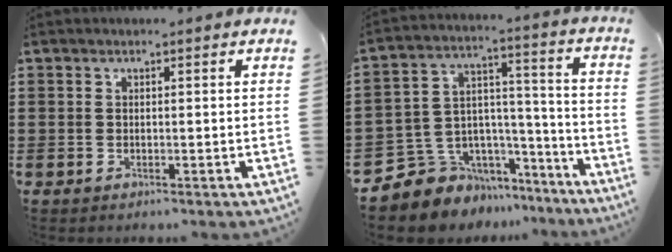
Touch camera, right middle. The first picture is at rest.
{"total": 7.6, "force": [-5.7, 5.0, -0.4], "torque": [-0.021, -0.001, -0.106]}